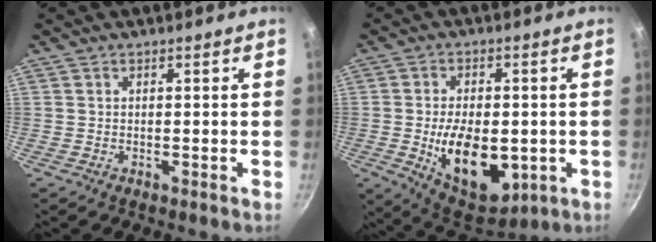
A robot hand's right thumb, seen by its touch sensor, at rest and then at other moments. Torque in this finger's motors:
{"motor_torque": [-0.17, 1.33, 1.38, -0.45, 0.12]}